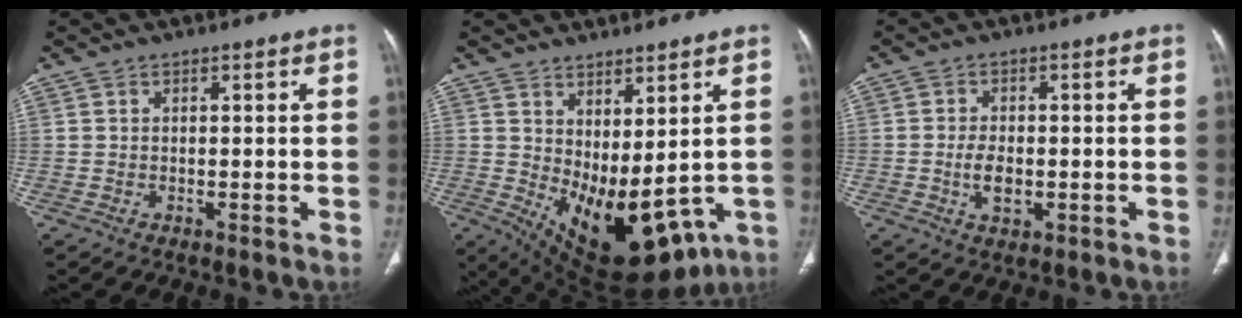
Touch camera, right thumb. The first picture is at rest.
{"total": 16.0, "force": [-0.9, 8.1, 13.7], "torque": [-0.202, -0.022, 0.025]}
{"total": 4.4, "force": [-0.9, 2.7, 3.3], "torque": [-0.053, 0.002, -0.013]}